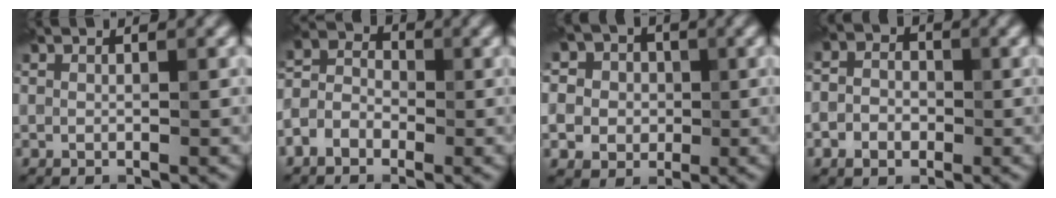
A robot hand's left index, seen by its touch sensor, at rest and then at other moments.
{"total": 3.7, "force": [-1.8, 2.7, 1.9], "torque": [-0.032, 0.002, -0.044]}
{"total": 12.0, "force": [2.2, 10.8, 4.8], "torque": [-0.121, 0.034, 0.008]}
{"total": 3.4, "force": [-0.8, 2.8, 1.6], "torque": [-0.010, 0.002, -0.022]}